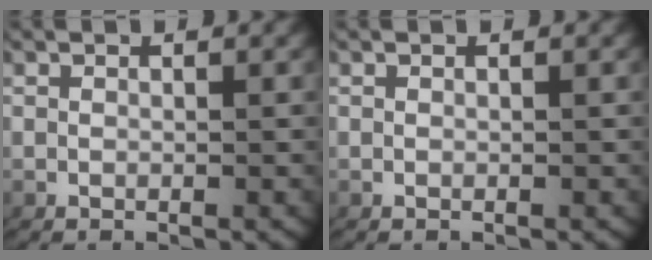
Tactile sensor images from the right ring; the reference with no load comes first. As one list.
[{"total": 0.0}]